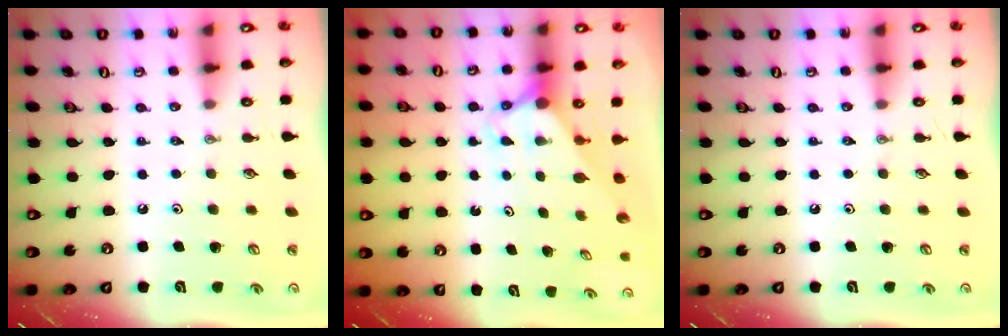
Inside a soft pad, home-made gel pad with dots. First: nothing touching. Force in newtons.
{"total": 2.9, "press": 2.9, "slide": 0.0}
{"total": 0.0}